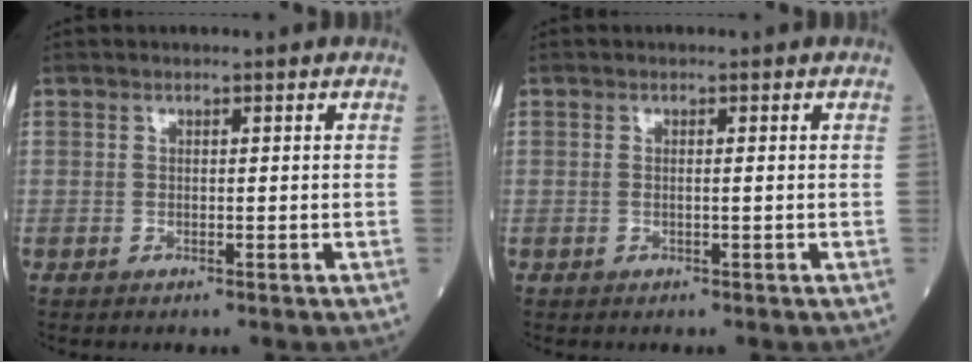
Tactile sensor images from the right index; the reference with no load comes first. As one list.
[{"total": 0.7, "force": [-0.1, -0.1, 0.7], "torque": [-0.014, -0.001, -0.002]}]